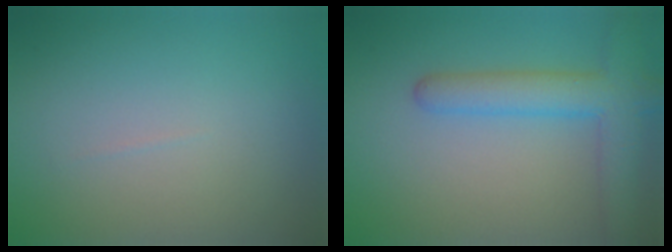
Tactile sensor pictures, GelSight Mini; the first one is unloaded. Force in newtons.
{"total": 5.3, "press": 5.3, "slide": 0.2}